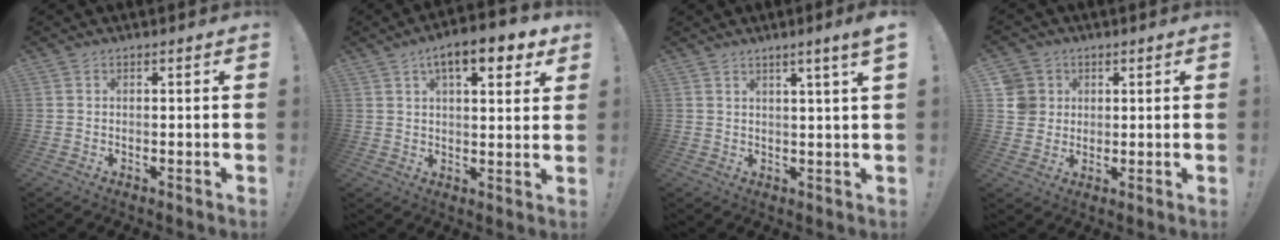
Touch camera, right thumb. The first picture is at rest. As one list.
[{"total": 10.6, "force": [5.6, 3.5, 8.3], "torque": [-0.120, -0.018, 0.089]}, {"total": 4.4, "force": [2.5, -0.8, 3.5], "torque": [-0.051, -0.013, 0.035]}, {"total": 6.5, "force": [1.7, 6.1, 1.4], "torque": [-0.024, -0.005, 0.036]}]